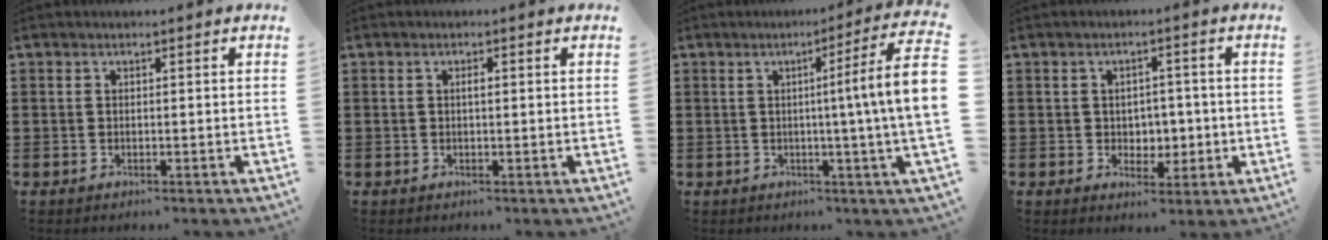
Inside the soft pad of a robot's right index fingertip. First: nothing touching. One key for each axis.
{"total": 0.9, "fx": 0.1, "fy": 0.3, "fz": 0.9, "tx": -0.018, "ty": -0.002, "tz": 0.002}
{"total": 8.3, "fx": 0.2, "fy": -1.2, "fz": 8.3, "tx": -0.134, "ty": -0.020, "tz": -0.006}
{"total": 3.2, "fx": 0.0, "fy": 2.9, "fz": 1.3, "tx": -0.022, "ty": 0.004, "tz": -0.008}